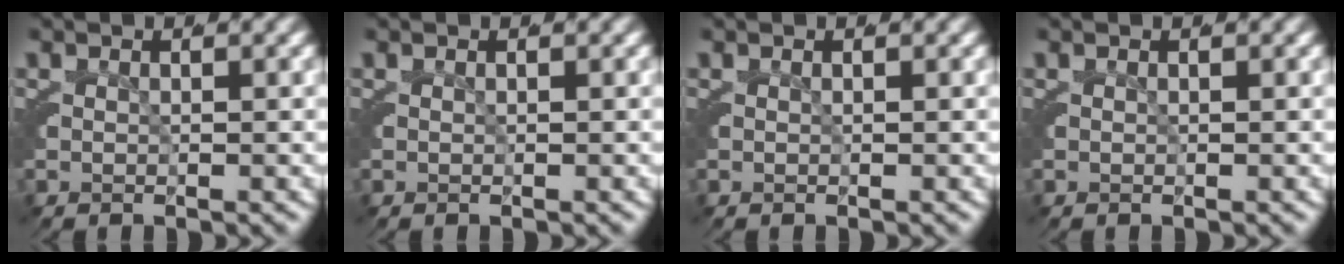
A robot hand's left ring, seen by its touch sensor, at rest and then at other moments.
{"total": 0.0}
{"total": 0.0}
{"total": 0.0}